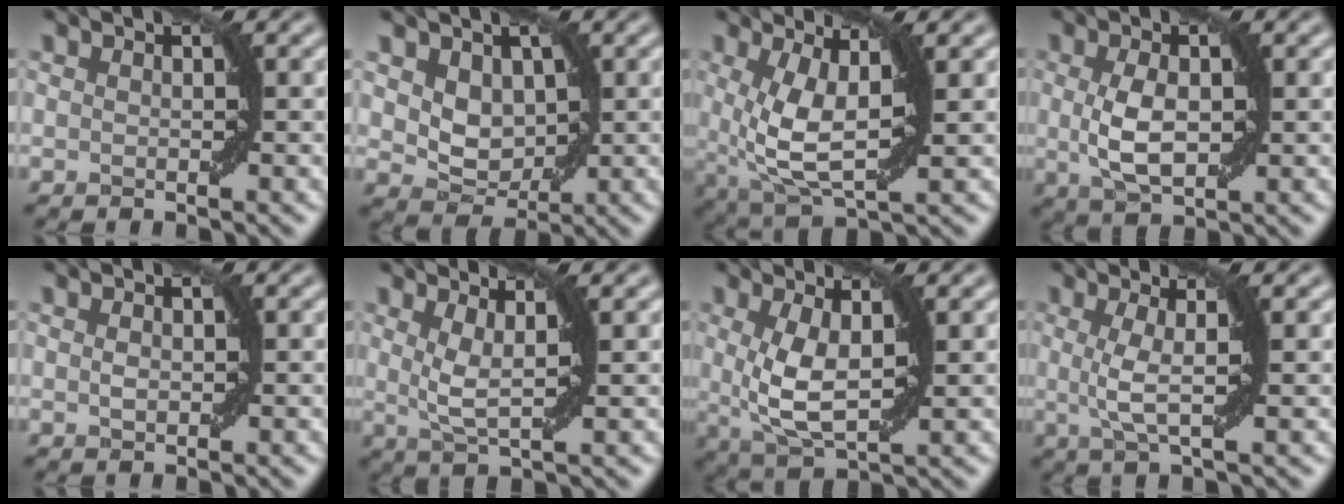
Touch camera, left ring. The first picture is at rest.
{"total": 2.9, "force": [0.8, 2.2, 1.8], "torque": [-0.035, -0.010, 0.014]}
{"total": 6.2, "force": [0.6, 2.4, 5.7], "torque": [-0.124, -0.011, 0.014]}
{"total": 3.9, "force": [0.0, 1.8, 3.4], "torque": [-0.075, 0.000, 0.004]}
{"total": 0.8, "force": [0.0, 0.4, 0.6], "torque": [-0.013, 0.001, 0.000]}
{"total": 2.6, "force": [1.2, 0.3, 2.3], "torque": [-0.047, -0.004, 0.022]}
{"total": 4.5, "force": [0.5, 1.5, 4.3], "torque": [-0.093, -0.007, 0.012]}
{"total": 2.9, "force": [0.2, 0.3, 2.9], "torque": [-0.059, -0.004, 0.002]}